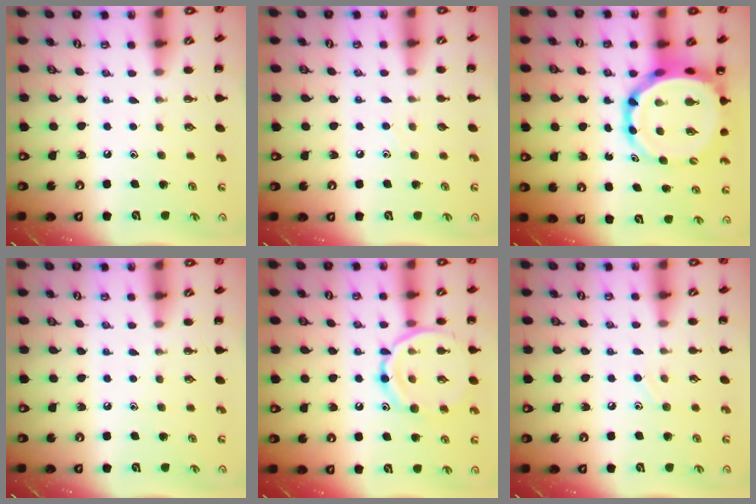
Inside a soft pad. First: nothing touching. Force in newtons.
{"total": 2.5, "press": 2.3, "slide": 0.9}
{"total": 11.7, "press": 11.2, "slide": 3.3}
{"total": 0.0}
{"total": 16.0, "press": 15.9, "slide": 1.3}
{"total": 7.2, "press": 6.7, "slide": 2.7}